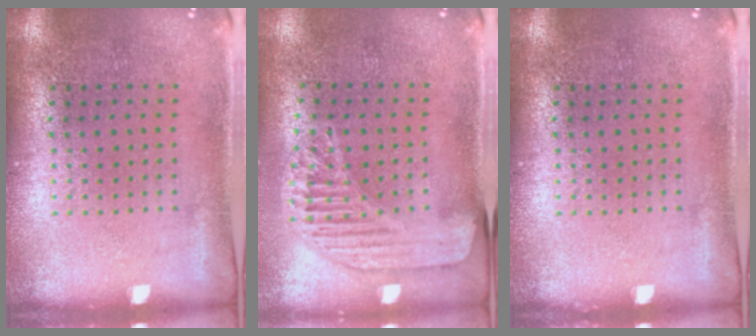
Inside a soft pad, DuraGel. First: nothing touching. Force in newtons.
{"total": 1.6, "press": 1.6, "slide": 0.4}
{"total": 0.0}